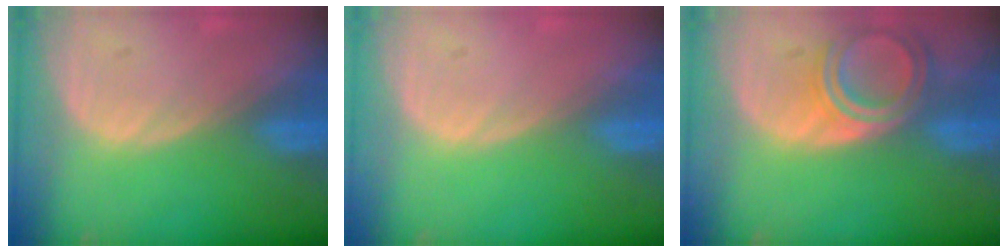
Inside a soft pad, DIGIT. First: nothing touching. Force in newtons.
{"total": 0.0}
{"total": 6.6, "press": 5.9, "slide": 3.0}